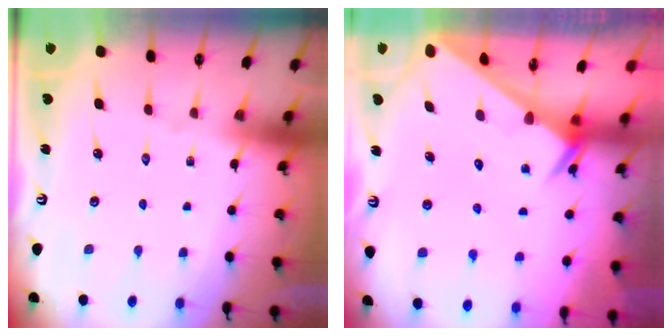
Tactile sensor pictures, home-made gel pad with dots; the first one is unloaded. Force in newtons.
{"total": 2.3, "press": 2.3, "slide": 0.1}